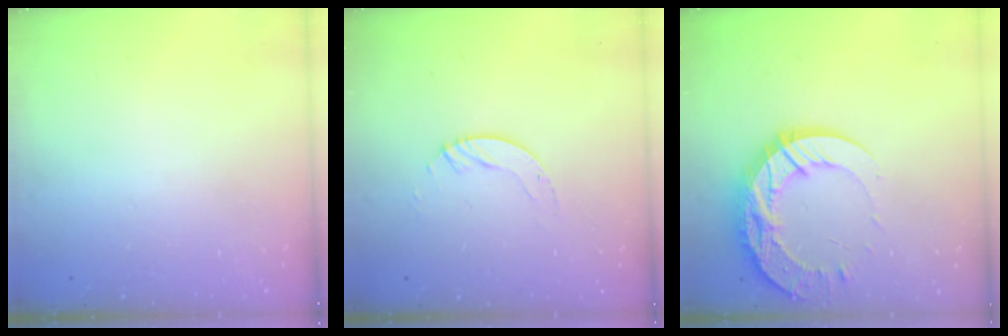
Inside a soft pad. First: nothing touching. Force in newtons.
{"total": 3.0, "press": 3.0, "slide": 0.2}
{"total": 18.0, "press": 17.9, "slide": 1.6}